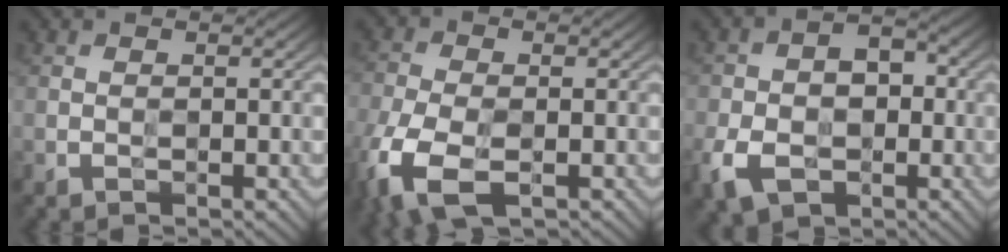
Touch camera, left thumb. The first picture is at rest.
{"total": 9.1, "force": [-4.5, 4.4, 6.6], "torque": [-0.166, -0.022, -0.095]}
{"total": 8.4, "force": [-2.7, 5.9, 5.4], "torque": [-0.110, -0.014, -0.053]}